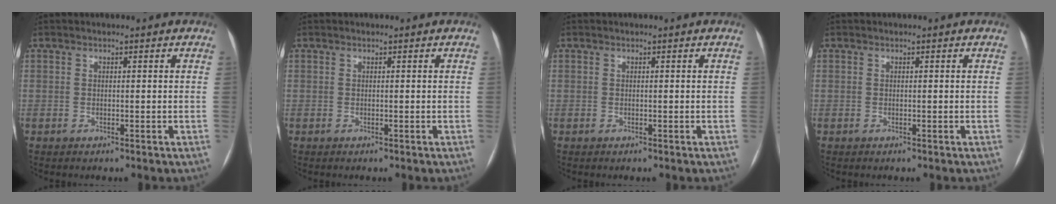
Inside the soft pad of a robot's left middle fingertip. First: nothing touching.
{"total": 0.0}
{"total": 0.0}
{"total": 0.0}